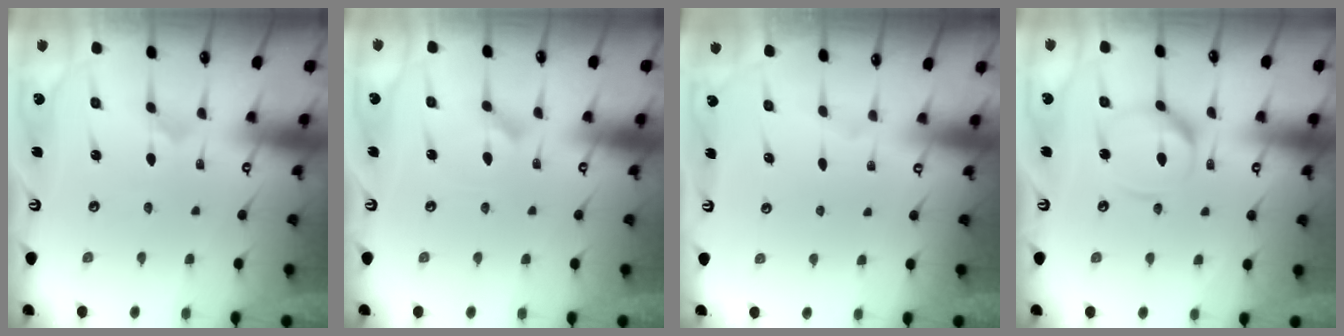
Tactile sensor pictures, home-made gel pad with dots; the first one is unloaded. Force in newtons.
{"total": 2.8, "press": 2.8, "slide": 0.3}
{"total": 0.0}
{"total": 9.0, "press": 9.0, "slide": 0.9}